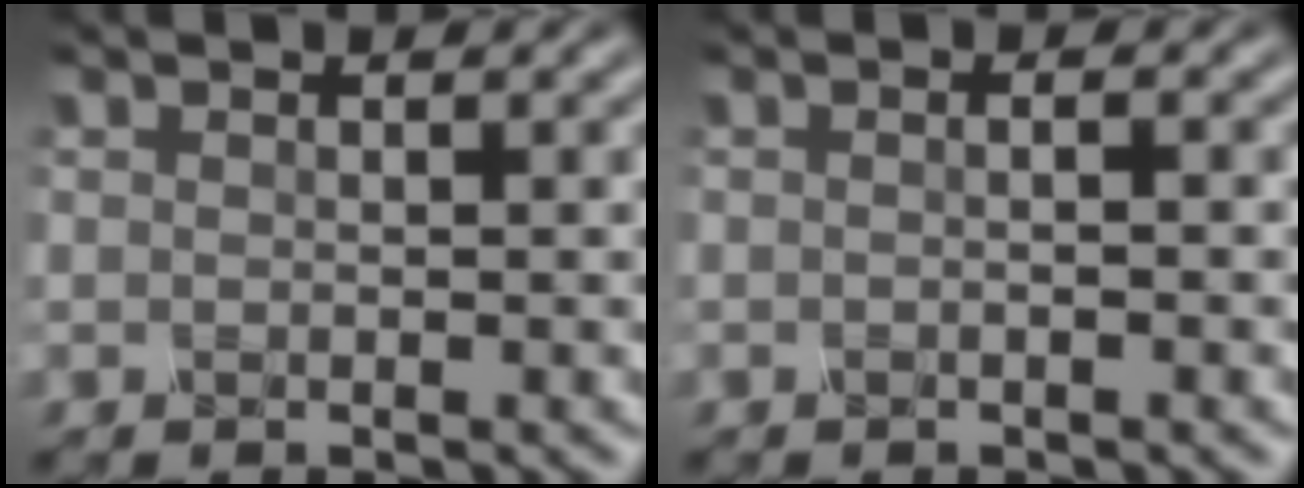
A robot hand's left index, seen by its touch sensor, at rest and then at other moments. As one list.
[{"total": 1.4, "force": [0.0, 0.6, 1.3], "torque": [-0.008, -0.009, -0.014]}]